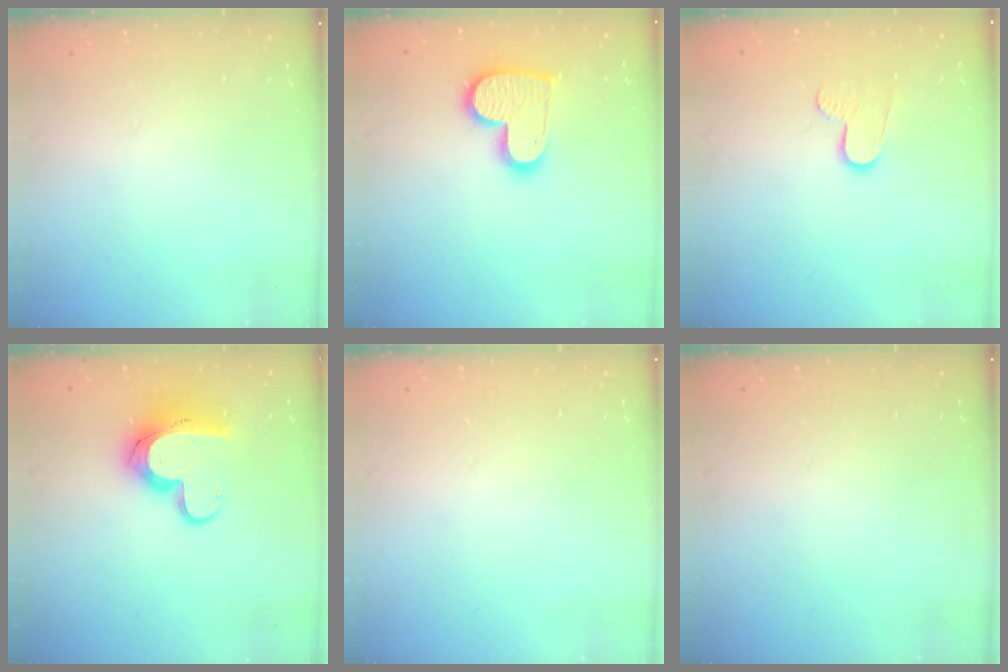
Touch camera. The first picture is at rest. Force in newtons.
{"total": 14.3, "press": 14.3, "slide": 1.1}
{"total": 6.9, "press": 6.9, "slide": 0.2}
{"total": 12.2, "press": 12.2, "slide": 1.0}
{"total": 0.0}
{"total": 0.0}